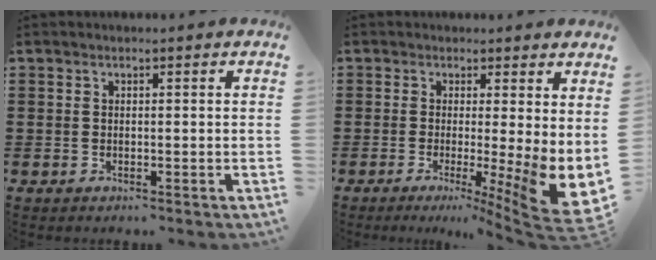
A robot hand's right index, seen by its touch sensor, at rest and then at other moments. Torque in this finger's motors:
{"motor_torque": [0.36, 0.05, 0.84, 0.05]}